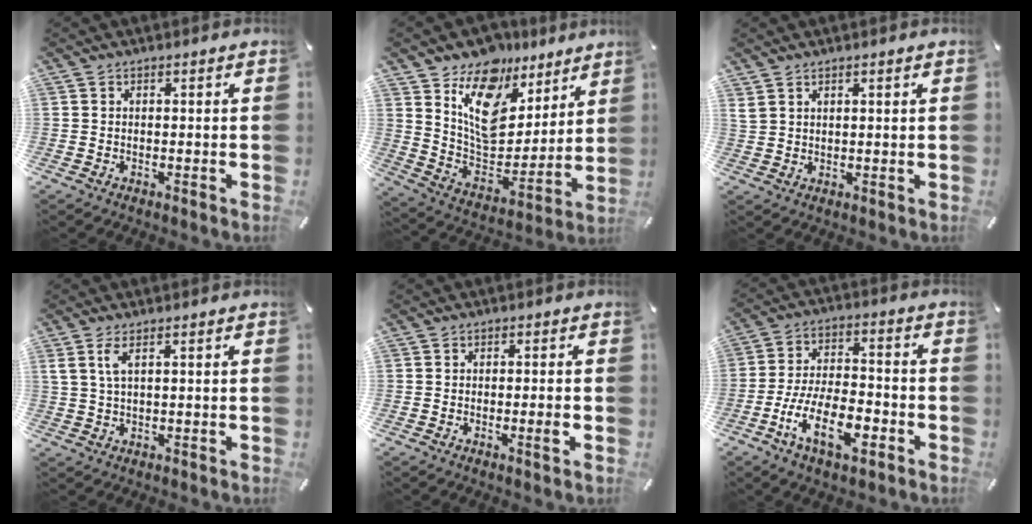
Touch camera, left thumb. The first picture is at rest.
{"total": 14.3, "force": [8.5, 9.8, 5.9], "torque": [-0.095, -0.070, 0.156]}
{"total": 1.7, "force": [1.4, 0.5, 0.8], "torque": [-0.018, -0.003, 0.027]}
{"total": 3.5, "force": [1.4, 1.0, 3.1], "torque": [-0.065, 0.004, 0.023]}
{"total": 2.1, "force": [-0.7, 0.2, 2.0], "torque": [-0.034, -0.001, -0.013]}
{"total": 14.1, "force": [-6.9, 6.5, 10.4], "torque": [-0.214, 0.026, -0.126]}